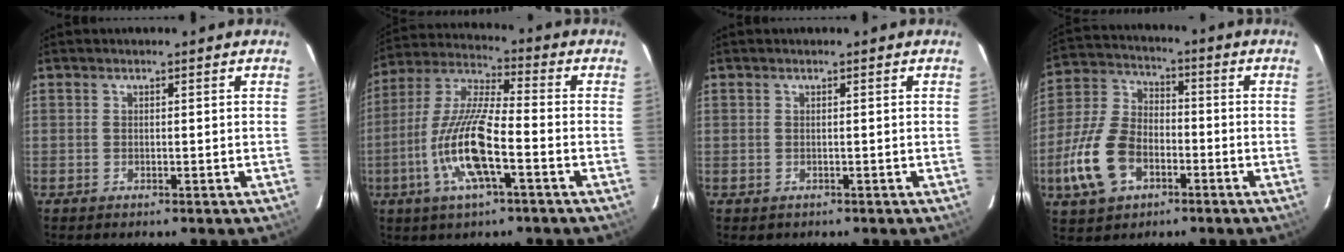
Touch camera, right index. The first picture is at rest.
{"total": 14.3, "force": [-5.0, 2.8, 13.1], "torque": [-0.274, -0.007, -0.101]}
{"total": 0.0}
{"total": 14.0, "force": [-5.5, 9.1, 9.2], "torque": [-0.216, 0.009, -0.099]}